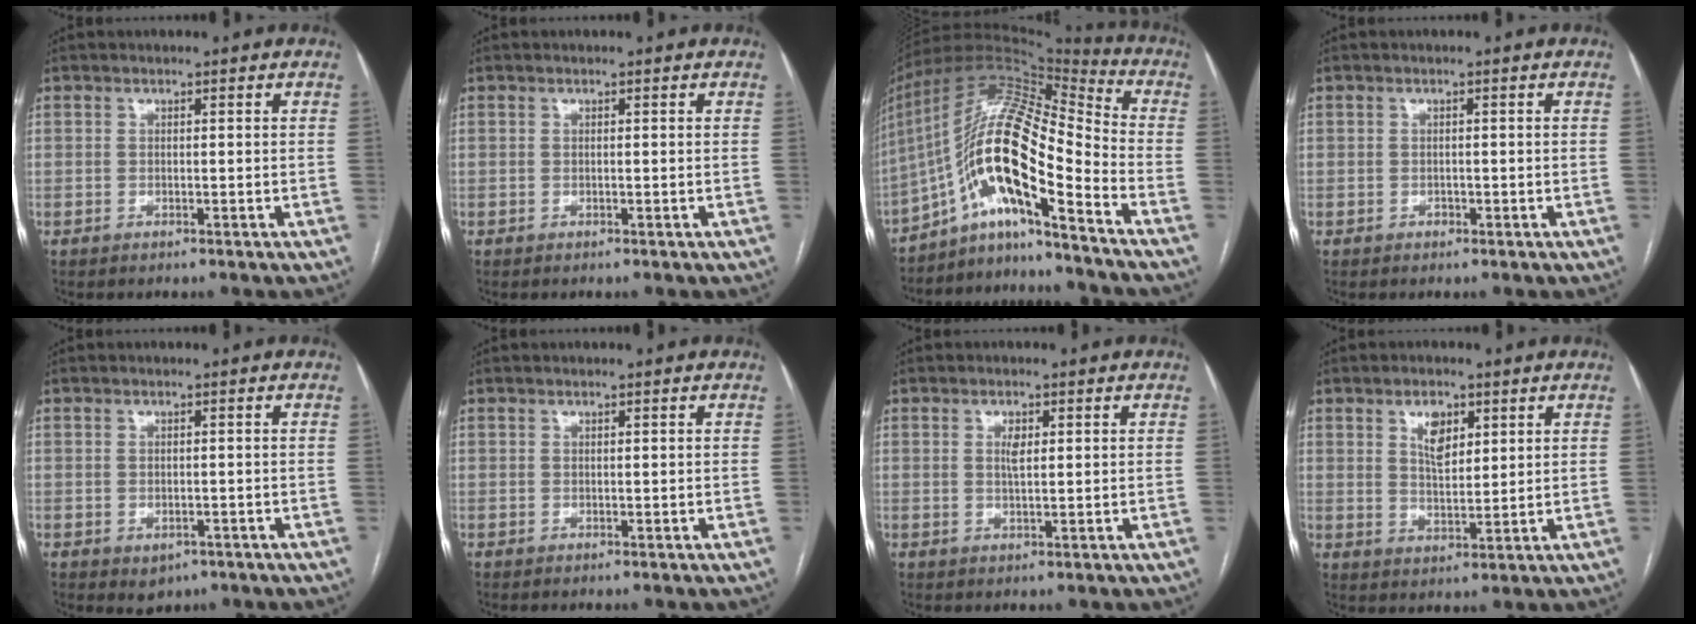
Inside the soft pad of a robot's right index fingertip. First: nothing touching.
{"total": 0.0}
{"total": 16.6, "force": [-8.1, 2.9, 14.1], "torque": [-0.267, 0.030, -0.143]}
{"total": 0.8, "force": [-0.3, 0.7, 0.1], "torque": [0.000, 0.004, -0.006]}
{"total": 2.5, "force": [-1.2, 1.9, 1.2], "torque": [-0.012, 0.000, -0.005]}
{"total": 0.0}
{"total": 2.3, "force": [0.6, 0.7, 2.1], "torque": [-0.039, -0.002, 0.012]}
{"total": 5.4, "force": [2.5, 2.6, 3.9], "torque": [-0.072, 0.001, 0.048]}